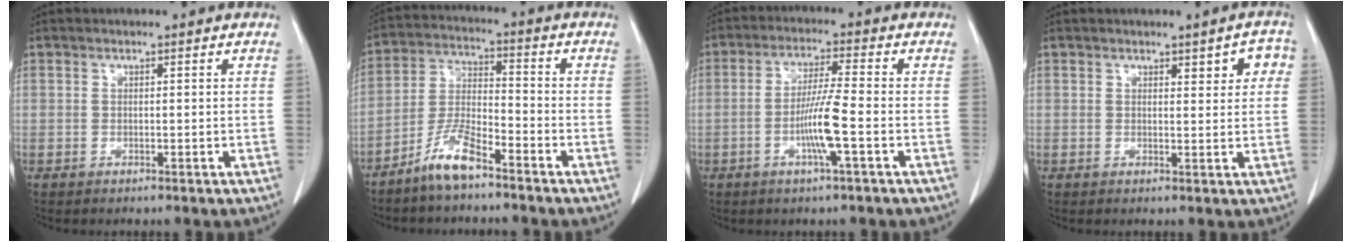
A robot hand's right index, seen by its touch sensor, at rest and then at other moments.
{"total": 7.6, "force": [-5.7, 1.5, 4.8], "torque": [-0.104, -0.006, -0.117]}
{"total": 7.0, "force": [-2.1, -0.5, 6.6], "torque": [-0.130, -0.003, -0.042]}
{"total": 3.8, "force": [1.6, 1.3, 3.2], "torque": [-0.032, 0.008, 0.017]}